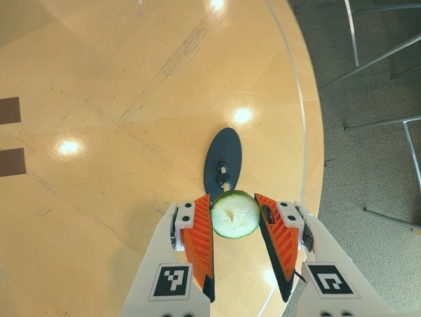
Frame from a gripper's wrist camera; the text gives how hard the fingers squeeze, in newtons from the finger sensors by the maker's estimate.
{"total": 10.4, "left": 10.2, "right": 10.6}